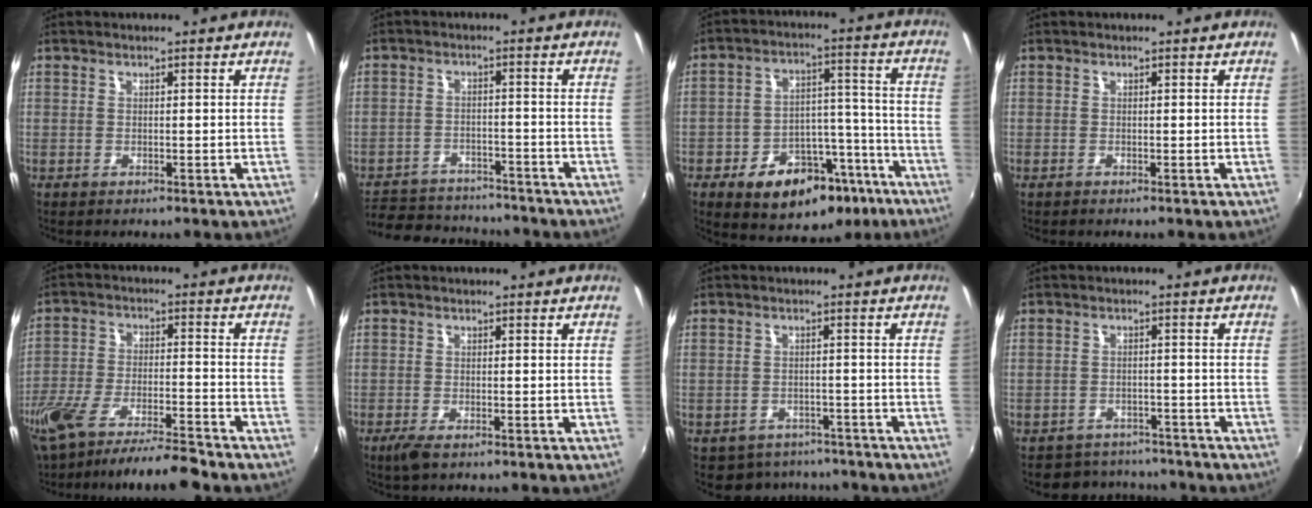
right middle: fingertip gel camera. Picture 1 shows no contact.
{"total": 15.7, "force": [-13.2, 6.6, 5.3], "torque": [-0.137, 0.011, -0.188]}
{"total": 17.7, "force": [-10.5, 10.9, 9.3], "torque": [-0.162, 0.034, -0.130]}
{"total": 0.0}
{"total": 13.8, "force": [-11.5, 1.7, 7.4], "torque": [-0.161, -0.029, -0.201]}
{"total": 2.5, "force": [-1.5, 0.7, 1.9], "torque": [-0.038, -0.011, -0.026]}
{"total": 6.6, "force": [-5.2, 3.9, 1.2], "torque": [-0.037, 0.002, -0.065]}
{"total": 7.4, "force": [-6.6, 3.4, 1.0], "torque": [-0.032, 0.012, -0.091]}